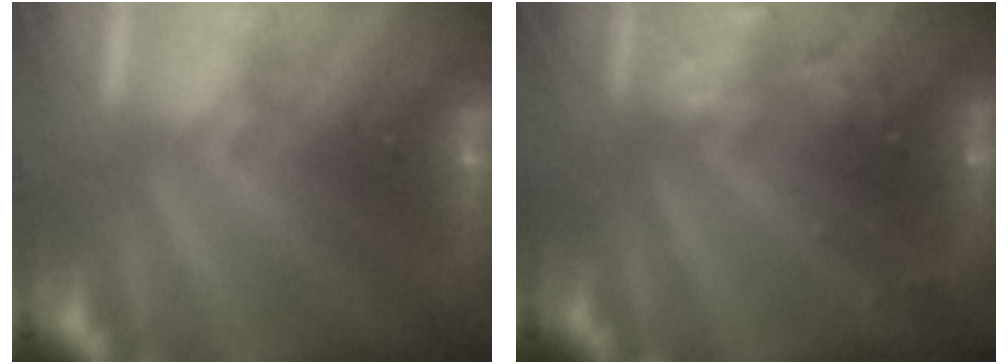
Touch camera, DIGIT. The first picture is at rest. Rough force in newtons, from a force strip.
{"total": 2.9}